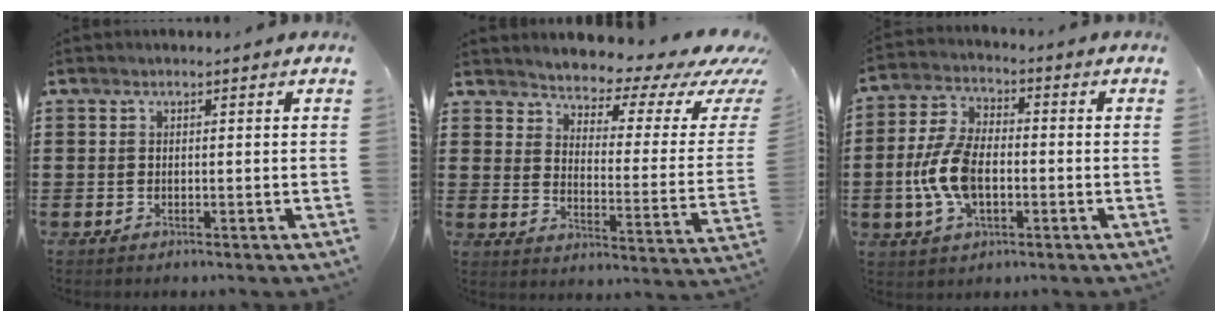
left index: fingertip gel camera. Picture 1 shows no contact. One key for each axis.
{"total": 3.9, "fx": 3.5, "fy": 1.0, "fz": 1.5, "tx": -0.044, "ty": -0.036, "tz": 0.053}
{"total": 9.0, "fx": -1.7, "fy": 4.8, "fz": 7.5, "tx": -0.183, "ty": -0.003, "tz": -0.039}